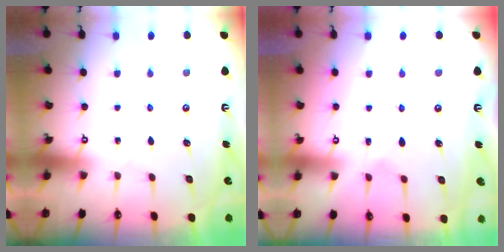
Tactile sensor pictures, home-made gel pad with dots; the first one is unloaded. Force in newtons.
{"total": 1.4, "press": 1.0, "slide": 0.9}